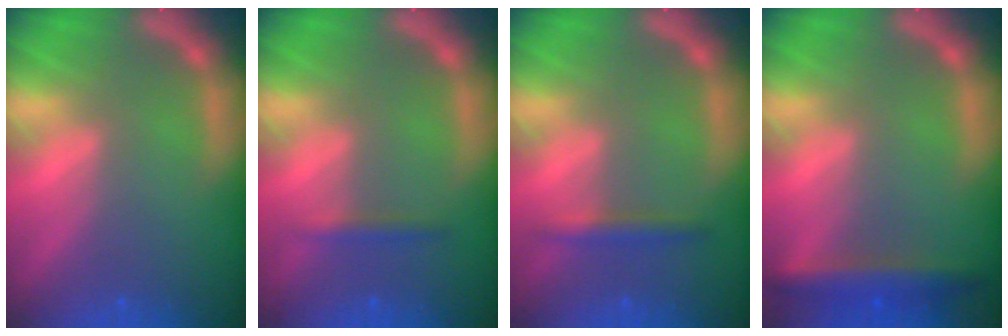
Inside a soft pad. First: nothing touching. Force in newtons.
{"total": 1.4}
{"total": 1.9}
{"total": 4.0}